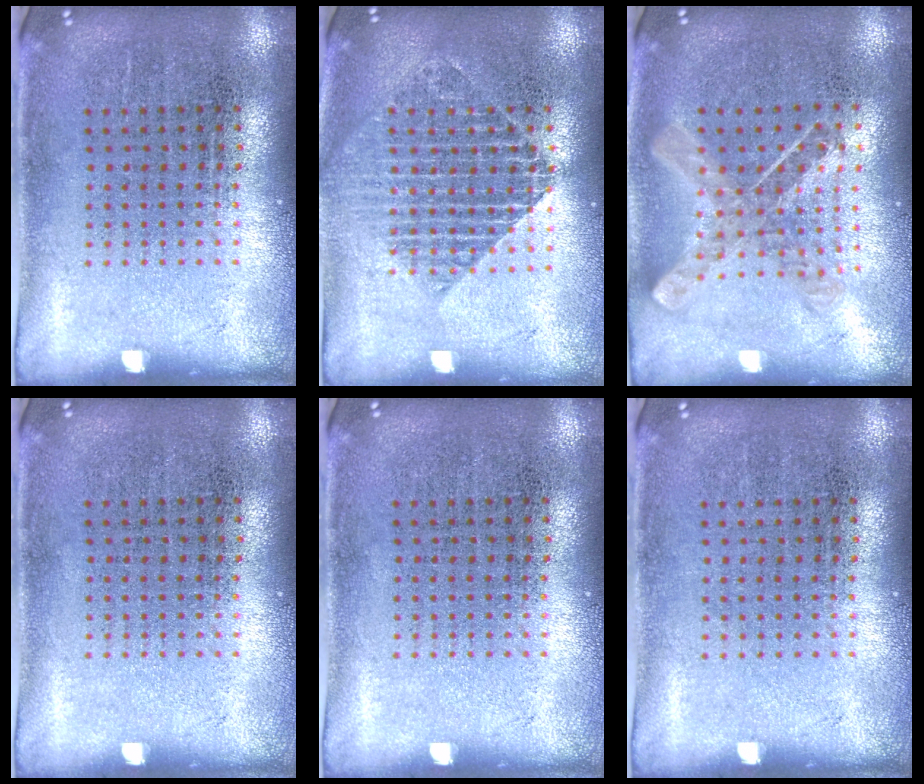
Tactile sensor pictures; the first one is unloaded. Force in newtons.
{"total": 1.7, "press": 1.4, "slide": 0.8}
{"total": 0.9, "press": 0.8, "slide": 0.2}
{"total": 0.0}
{"total": 0.0}
{"total": 0.0}